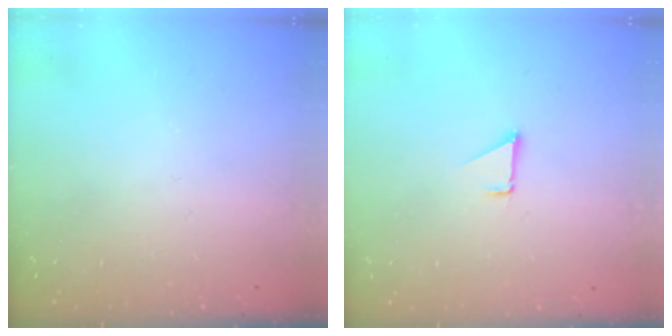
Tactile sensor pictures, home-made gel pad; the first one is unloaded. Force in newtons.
{"total": 1.5, "press": 1.5, "slide": 0.1}